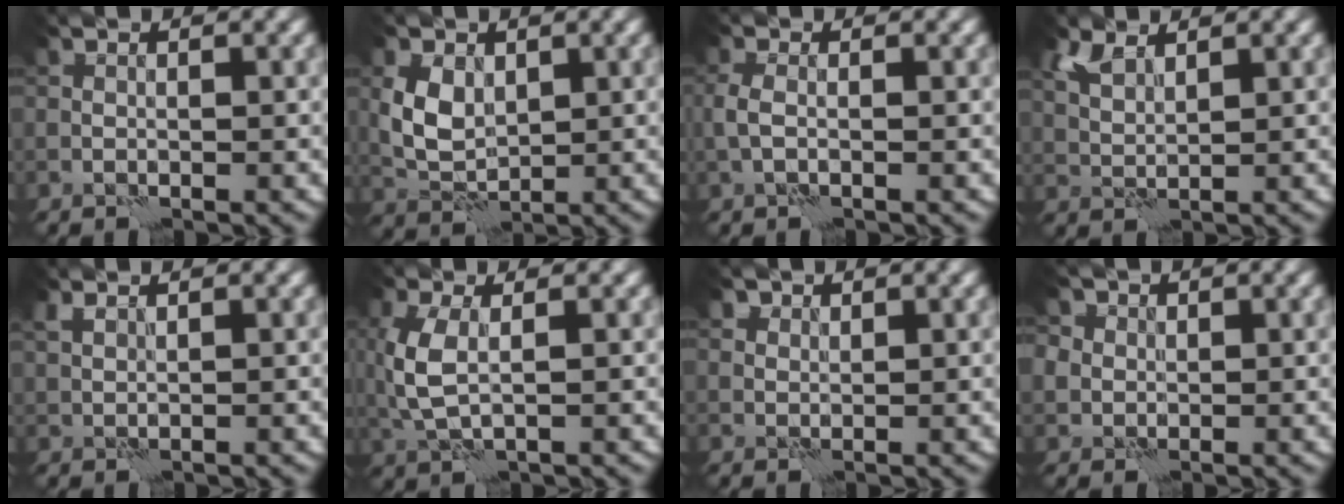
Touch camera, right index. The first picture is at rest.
{"total": 3.6, "force": [1.0, 2.5, 2.4], "torque": [-0.055, -0.003, 0.019]}
{"total": 1.1, "force": [-0.2, 0.5, 1.0], "torque": [-0.026, 0.002, -0.007]}
{"total": 2.4, "force": [2.0, 0.8, 1.1], "torque": [-0.034, 0.002, 0.043]}
{"total": 0.9, "force": [0.8, 0.2, 0.2], "torque": [-0.006, 0.000, 0.018]}
{"total": 3.6, "force": [0.7, 1.8, 3.1], "torque": [-0.087, 0.001, 0.015]}
{"total": 2.3, "force": [1.8, 1.3, 0.4], "torque": [-0.012, 0.001, 0.030]}
{"total": 4.5, "force": [1.8, 3.9, 1.4], "torque": [-0.026, 0.024, 0.007]}